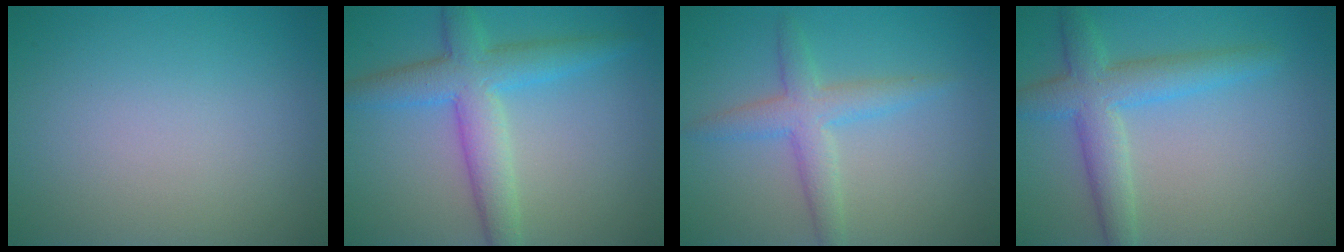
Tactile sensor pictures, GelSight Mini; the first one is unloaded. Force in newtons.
{"total": 5.6, "press": 5.6, "slide": 0.1}
{"total": 3.4, "press": 3.4, "slide": 0.1}
{"total": 4.7, "press": 4.7, "slide": 0.1}